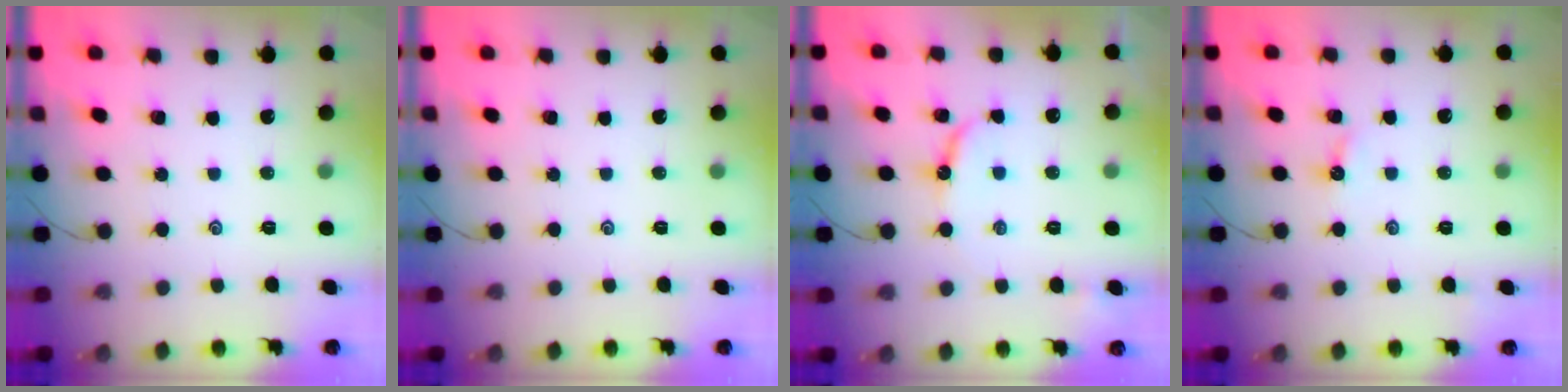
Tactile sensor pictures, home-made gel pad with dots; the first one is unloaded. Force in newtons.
{"total": 0.0}
{"total": 6.8, "press": 6.7, "slide": 0.6}
{"total": 2.4, "press": 2.4, "slide": 0.3}